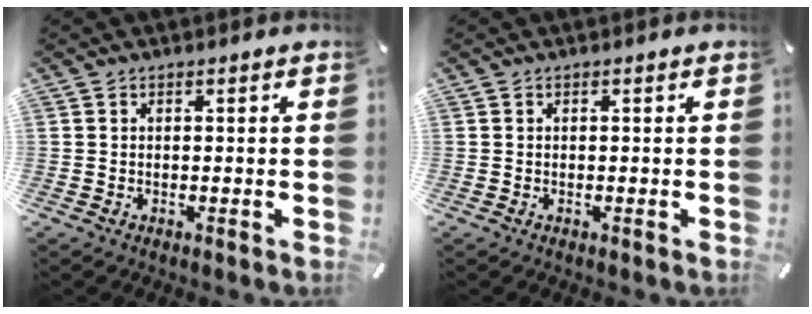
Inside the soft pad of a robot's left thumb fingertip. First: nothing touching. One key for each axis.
{"total": 0.0}